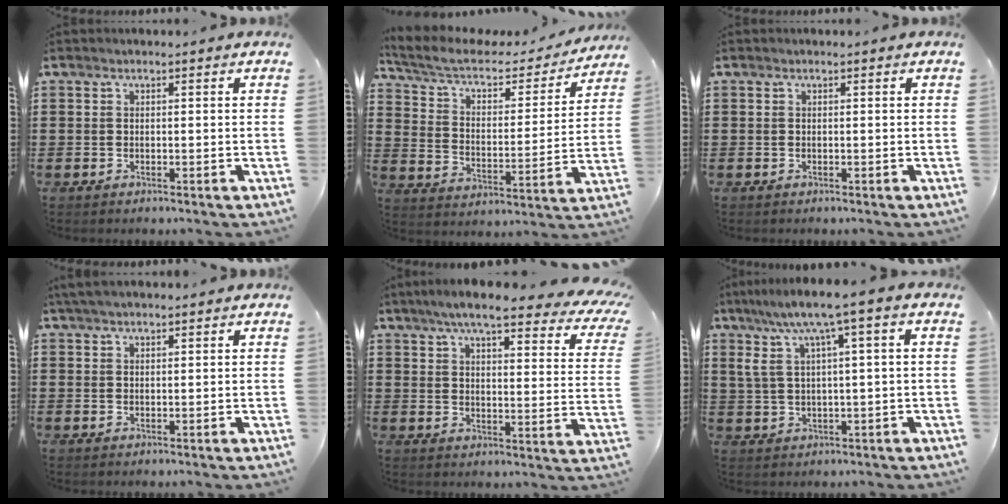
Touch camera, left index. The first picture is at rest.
{"total": 6.1, "force": [4.8, 2.1, 3.1], "torque": [-0.082, -0.029, 0.078]}
{"total": 0.0}
{"total": 2.0, "force": [1.6, 0.3, 1.1], "torque": [-0.023, 0.004, 0.030]}
{"total": 7.4, "force": [5.9, 0.4, 4.6], "torque": [-0.094, -0.034, 0.095]}
{"total": 7.3, "force": [2.7, 0.7, 6.7], "torque": [-0.154, -0.010, 0.037]}